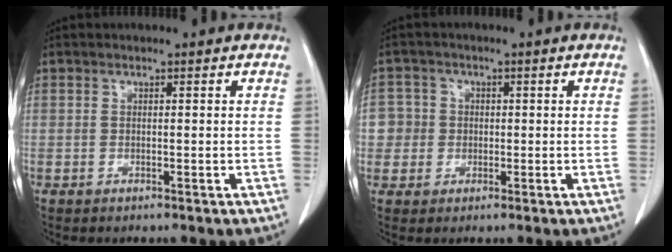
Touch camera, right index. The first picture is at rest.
{"total": 4.1, "force": [-0.1, 4.1, 0.0], "torque": [0.013, 0.014, -0.004]}